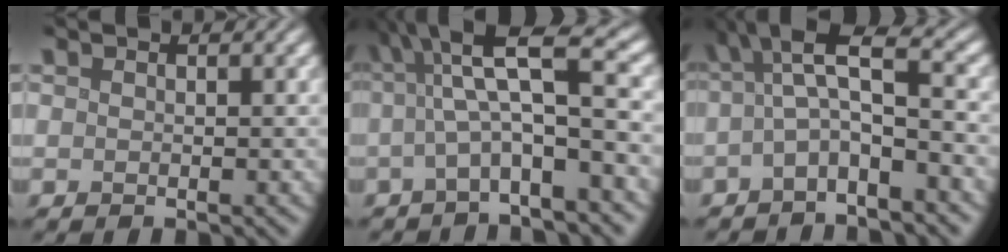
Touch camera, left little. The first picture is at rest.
{"total": 6.8, "force": [0.3, 1.4, 6.7], "torque": [-0.103, 0.020, -0.007]}
{"total": 5.2, "force": [-0.7, 1.5, 5.0], "torque": [-0.082, 0.015, -0.026]}